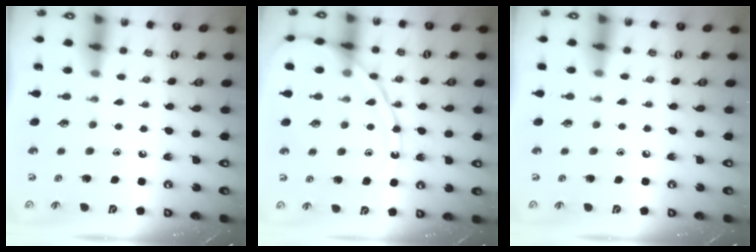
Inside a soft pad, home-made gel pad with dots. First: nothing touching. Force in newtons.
{"total": 13.7, "press": 13.6, "slide": 1.2}
{"total": 3.5, "press": 3.5, "slide": 0.5}